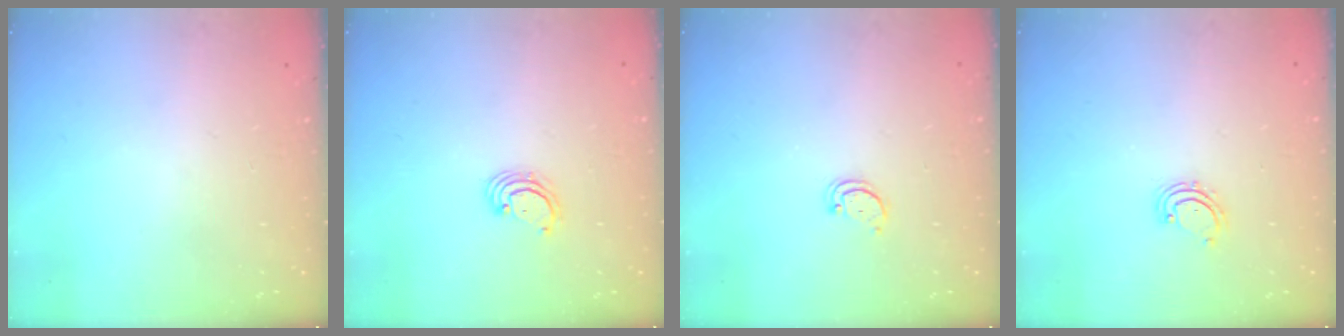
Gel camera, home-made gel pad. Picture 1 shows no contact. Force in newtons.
{"total": 2.3, "press": 2.3, "slide": 0.1}
{"total": 2.2, "press": 2.1, "slide": 0.4}
{"total": 2.7, "press": 2.6, "slide": 0.5}